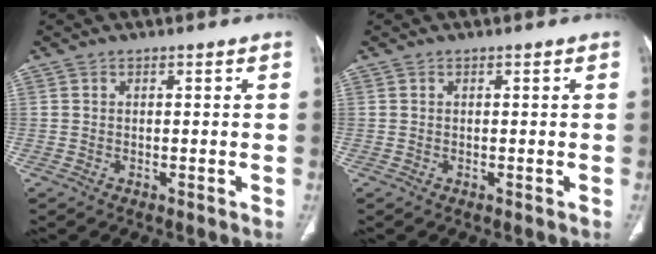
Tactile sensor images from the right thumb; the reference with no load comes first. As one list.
[{"total": 0.0}]